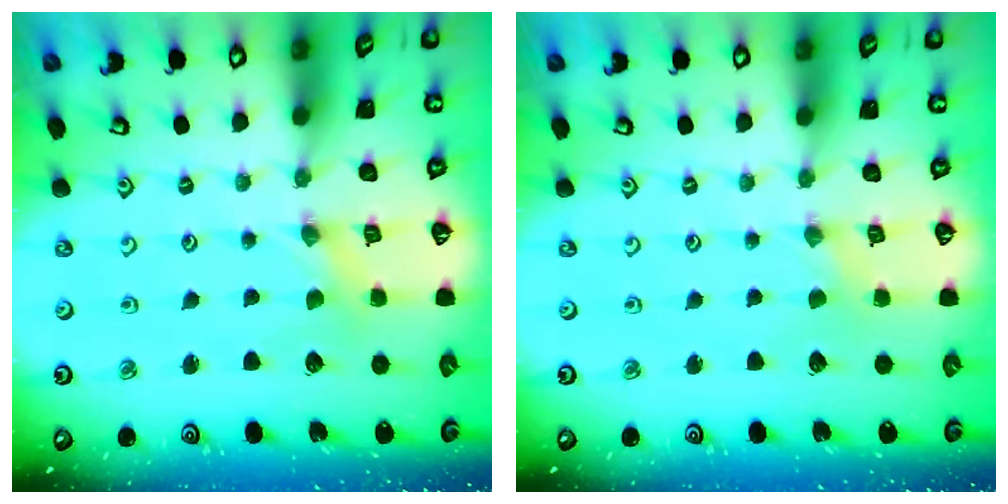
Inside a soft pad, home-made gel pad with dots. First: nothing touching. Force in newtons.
{"total": 0.0}